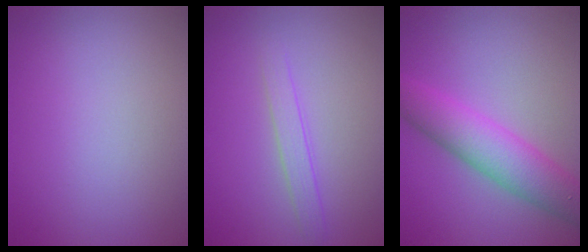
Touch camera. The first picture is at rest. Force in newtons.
{"total": 1.6, "press": 1.6, "slide": 0.1}
{"total": 5.7, "press": 5.7, "slide": 0.1}